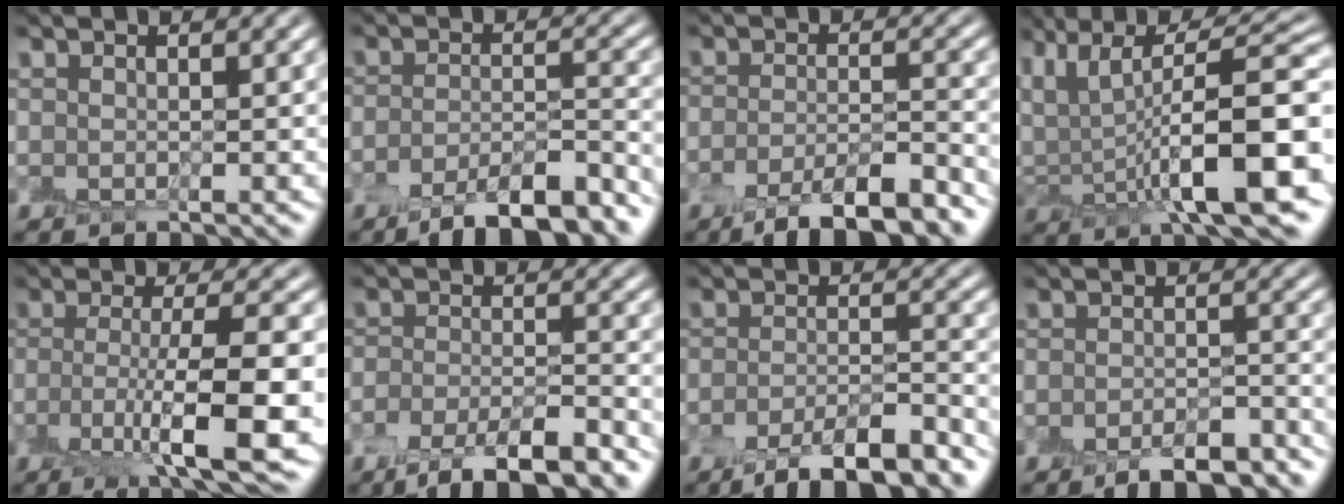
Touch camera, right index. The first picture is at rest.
{"total": 7.6, "force": [-5.9, 1.9, 4.5], "torque": [-0.065, -0.002, -0.095]}
{"total": 6.7, "force": [-5.0, 1.5, 4.2], "torque": [-0.063, -0.002, -0.084]}
{"total": 12.6, "force": [-0.2, 4.4, 11.8], "torque": [-0.180, 0.016, -0.007]}
{"total": 8.5, "force": [-2.6, 1.8, 7.9], "torque": [-0.120, -0.007, -0.046]}
{"total": 6.5, "force": [-5.0, 1.5, 3.8], "torque": [-0.062, -0.004, -0.089]}
{"total": 7.3, "force": [-5.5, 1.7, 4.4], "torque": [-0.066, -0.002, -0.092]}
{"total": 5.2, "force": [-4.3, 1.4, 2.7], "torque": [-0.040, -0.005, -0.062]}